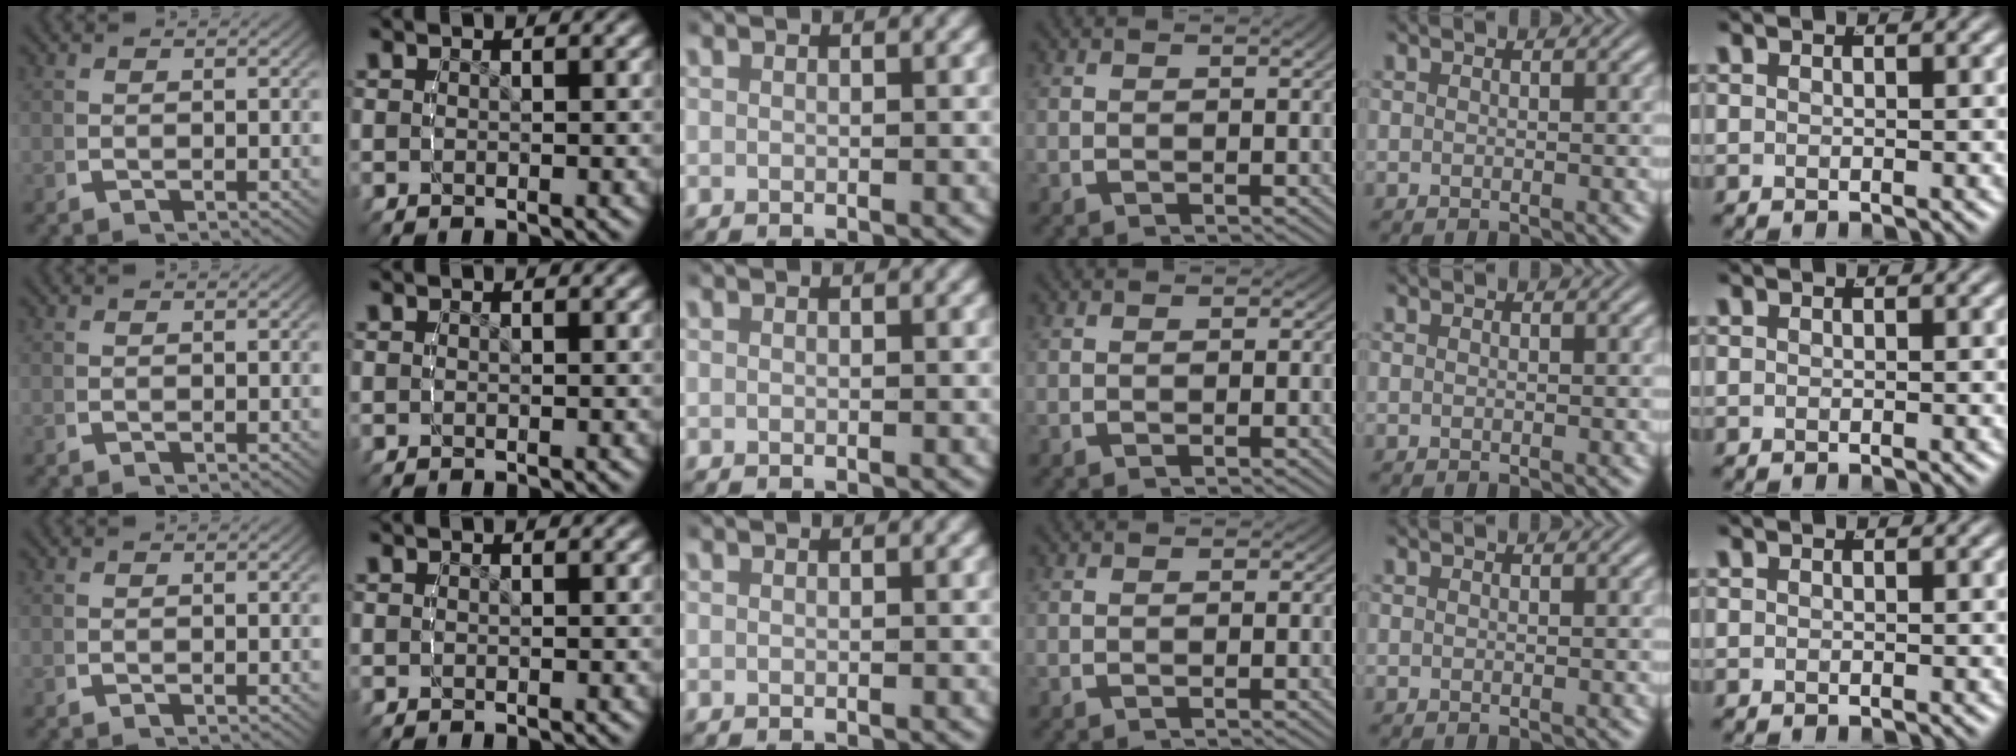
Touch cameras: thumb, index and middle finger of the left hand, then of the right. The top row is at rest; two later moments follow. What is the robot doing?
{"motion": "lift_and_place", "object": "tape"}